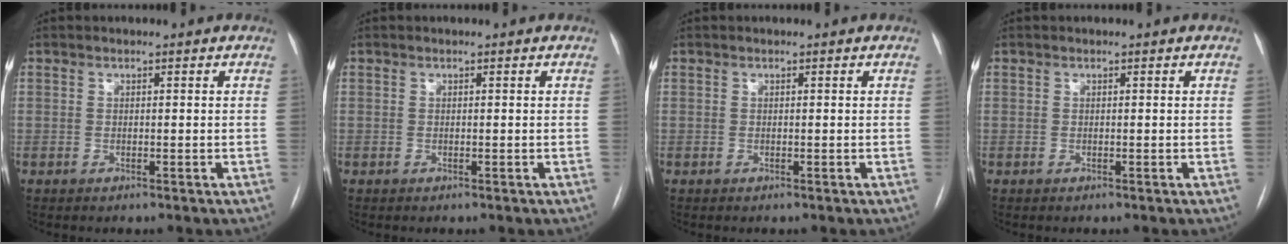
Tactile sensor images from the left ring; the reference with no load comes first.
{"total": 0.0}
{"total": 0.0}
{"total": 0.0}